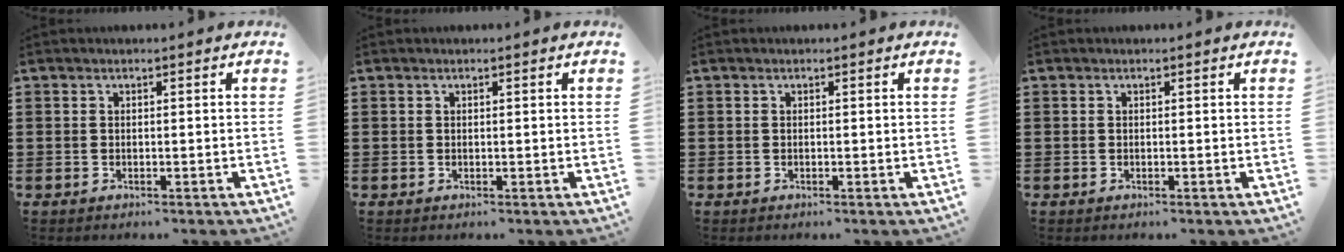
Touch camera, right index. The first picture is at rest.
{"total": 0.0}
{"total": 0.0}
{"total": 0.0}